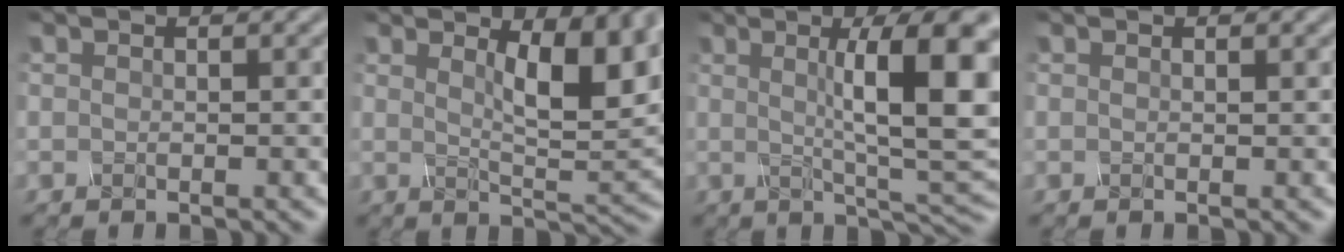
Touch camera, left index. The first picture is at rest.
{"total": 7.4, "force": [2.6, 2.0, 6.6], "torque": [-0.091, -0.007, 0.044]}
{"total": 11.3, "force": [1.8, 2.6, 10.8], "torque": [-0.130, 0.005, 0.025]}
{"total": 0.0}